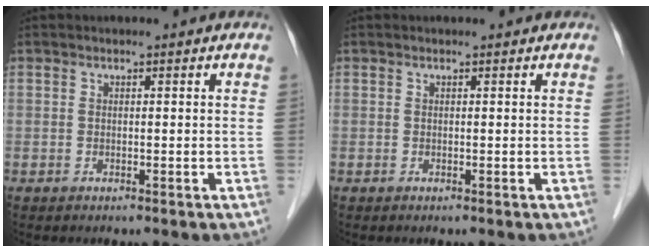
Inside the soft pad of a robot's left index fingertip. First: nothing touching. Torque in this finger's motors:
{"motor_torque": [-0.02, 0.00, 0.00, 0.00]}